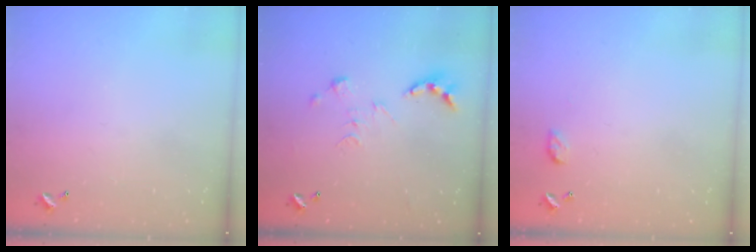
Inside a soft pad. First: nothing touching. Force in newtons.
{"total": 0.0}
{"total": 4.4, "press": 4.4, "slide": 0.6}